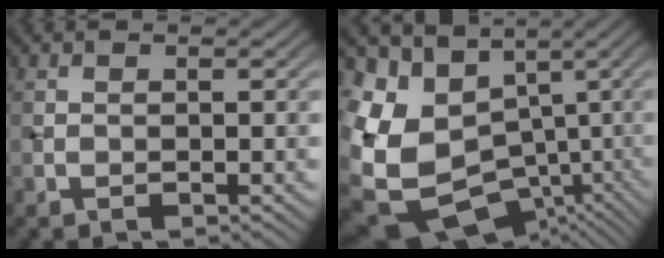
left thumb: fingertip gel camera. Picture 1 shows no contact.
{"total": 18.6, "force": [-5.4, 14.2, 10.7], "torque": [-0.270, -0.026, -0.053]}